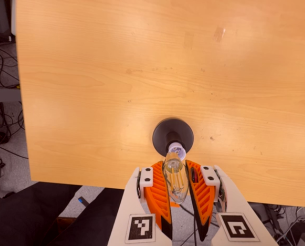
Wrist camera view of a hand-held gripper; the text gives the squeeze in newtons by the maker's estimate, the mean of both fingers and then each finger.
{"total": 21.0, "left": 23.6, "right": 18.4}